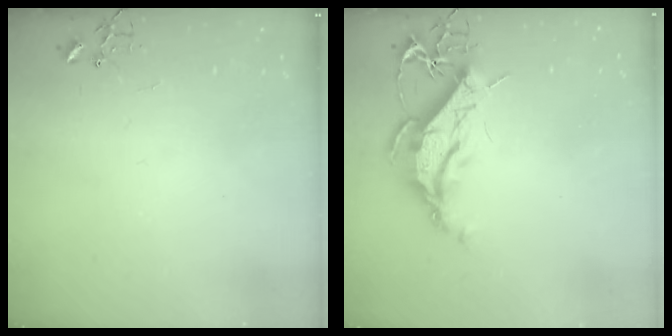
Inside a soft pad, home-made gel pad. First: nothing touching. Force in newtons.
{"total": 12.9, "press": 12.9, "slide": 1.2}